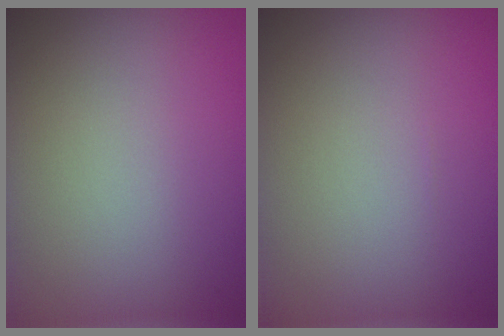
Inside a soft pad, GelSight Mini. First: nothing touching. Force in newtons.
{"total": 0.0}